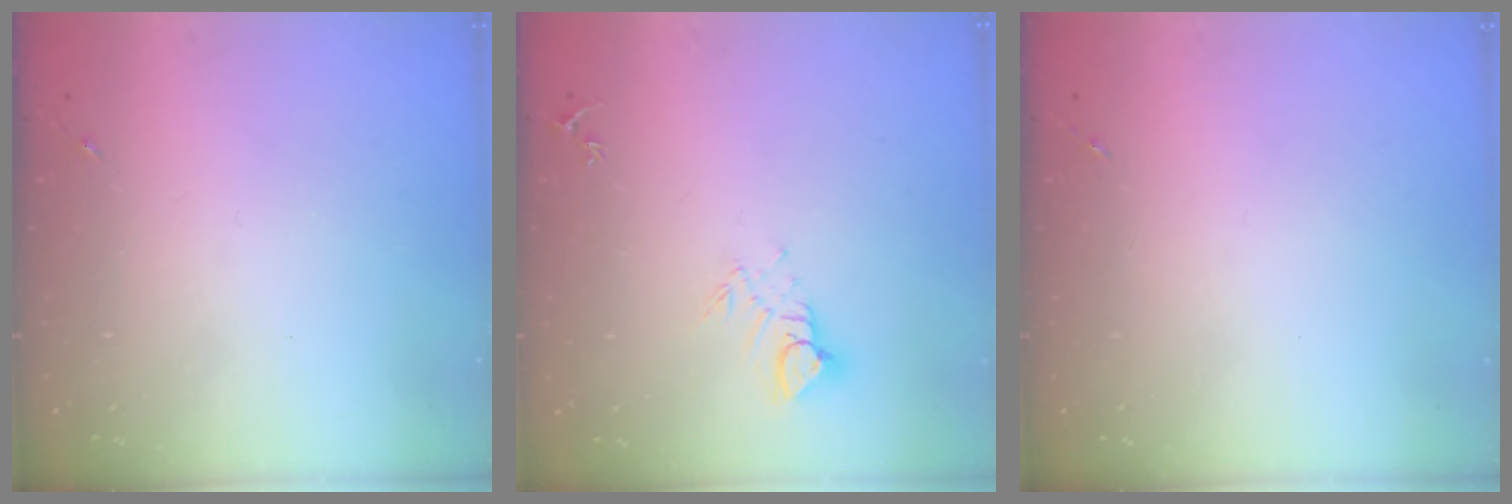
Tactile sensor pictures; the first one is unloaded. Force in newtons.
{"total": 5.2, "press": 5.2, "slide": 0.4}
{"total": 0.0}